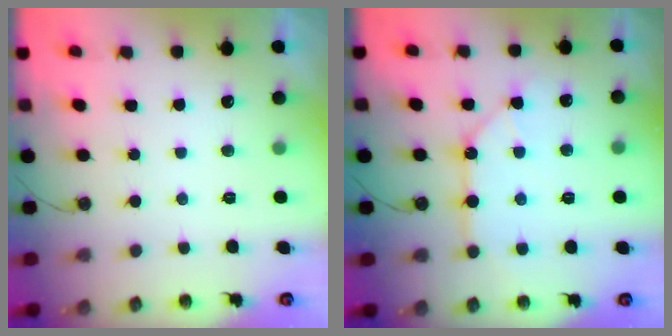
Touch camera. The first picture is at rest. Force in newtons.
{"total": 10.4, "press": 10.3, "slide": 1.2}